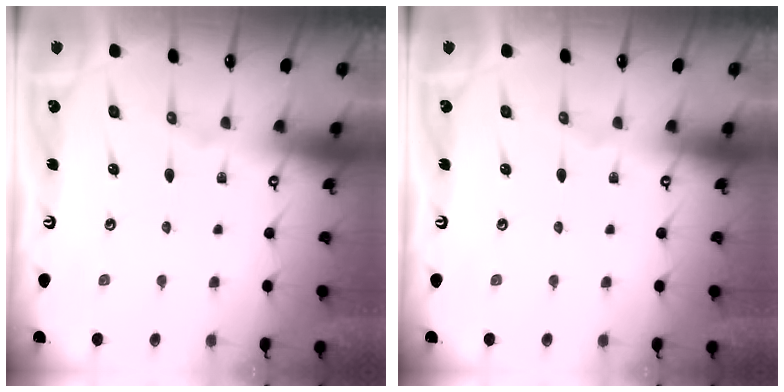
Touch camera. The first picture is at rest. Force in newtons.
{"total": 0.0}